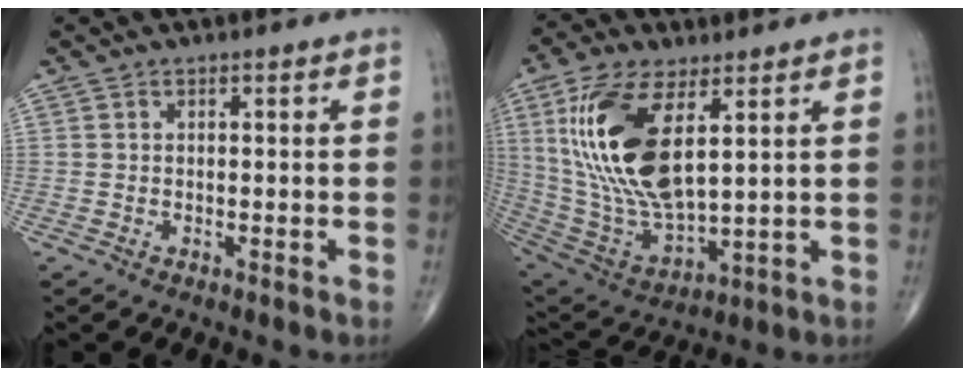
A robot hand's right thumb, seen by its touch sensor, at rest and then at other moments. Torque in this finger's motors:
{"motor_torque": [-0.44, 2.19, 1.86, 0.91, 0.76]}